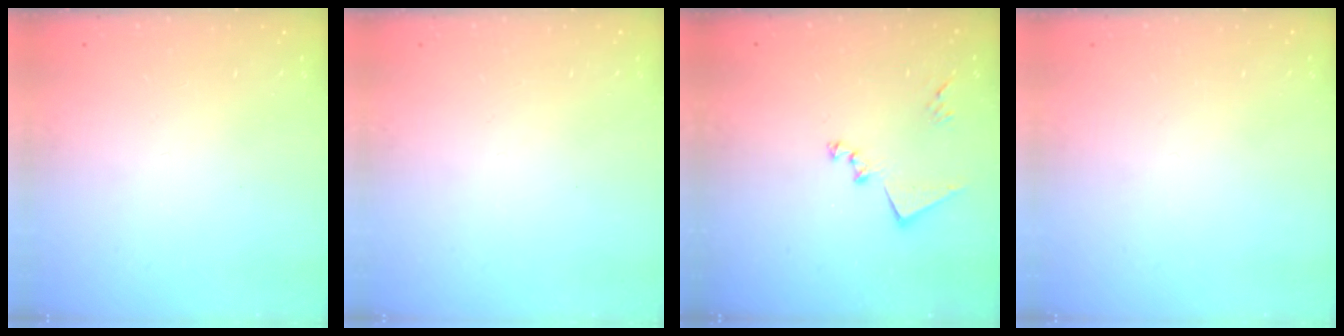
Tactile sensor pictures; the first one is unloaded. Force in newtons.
{"total": 0.0}
{"total": 11.8, "press": 11.8, "slide": 0.7}
{"total": 0.0}